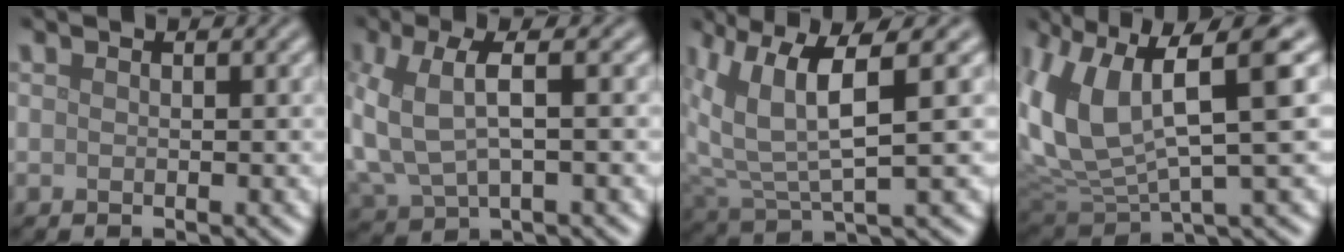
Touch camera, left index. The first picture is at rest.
{"total": 6.2, "force": [0.3, 3.0, 5.4], "torque": [-0.138, 0.003, 0.006]}
{"total": 6.7, "force": [2.9, 1.8, 5.8], "torque": [-0.128, 0.004, 0.060]}
{"total": 10.5, "force": [2.6, 4.4, 9.2], "torque": [-0.205, -0.006, 0.054]}